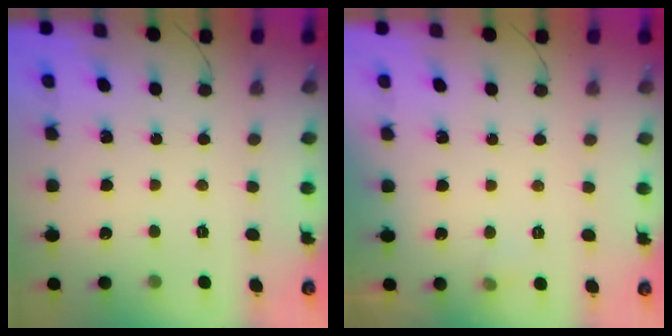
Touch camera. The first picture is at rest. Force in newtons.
{"total": 4.0, "press": 3.7, "slide": 1.6}